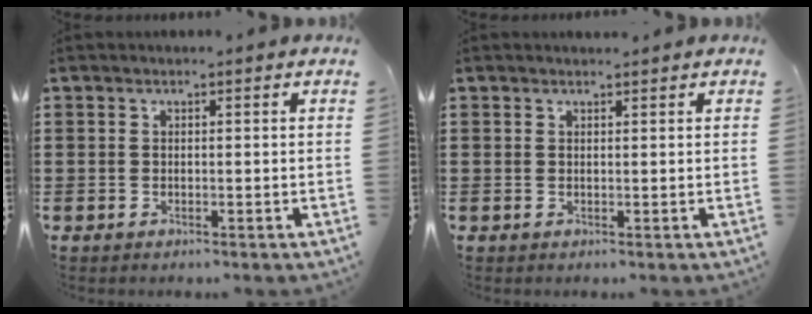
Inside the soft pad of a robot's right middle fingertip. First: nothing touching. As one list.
[{"total": 0.6, "force": [0.6, 0.3, 0.0], "torque": [-0.002, 0.001, 0.012]}]